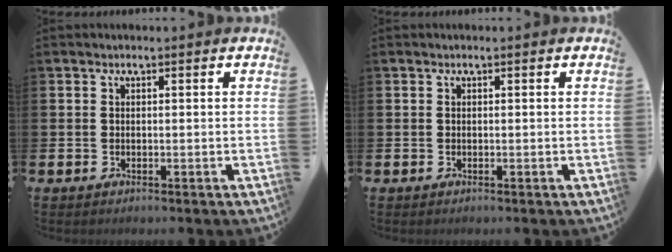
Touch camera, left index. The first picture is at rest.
{"total": 0.0}